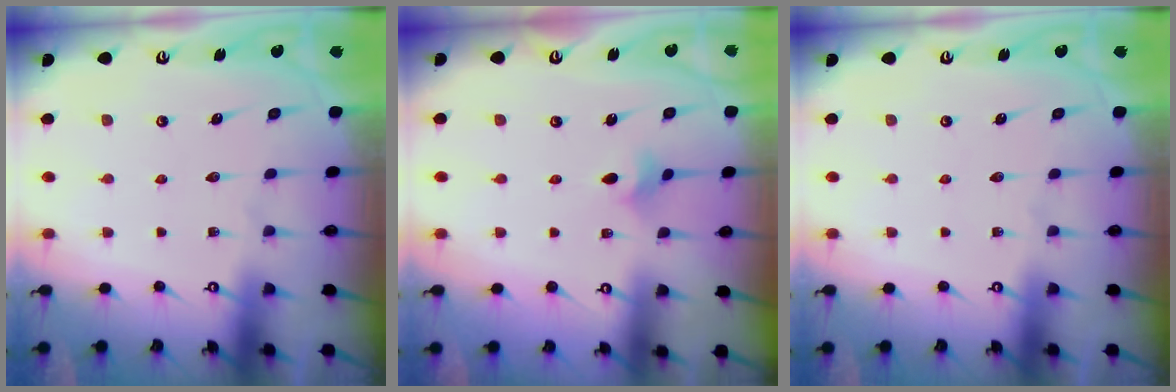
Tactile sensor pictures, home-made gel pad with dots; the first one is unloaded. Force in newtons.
{"total": 2.5, "press": 2.4, "slide": 0.6}
{"total": 0.0}